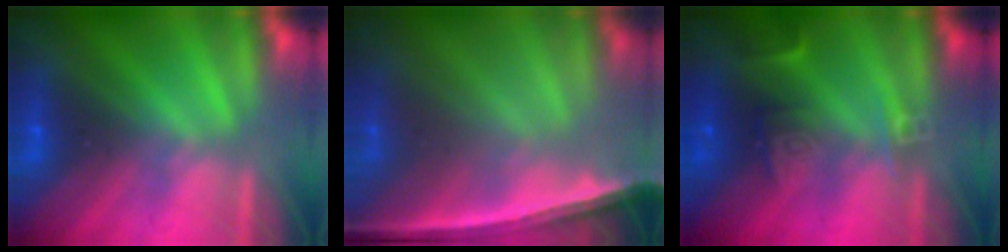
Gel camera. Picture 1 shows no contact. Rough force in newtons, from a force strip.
{"total": 7.1}
{"total": 2.4}